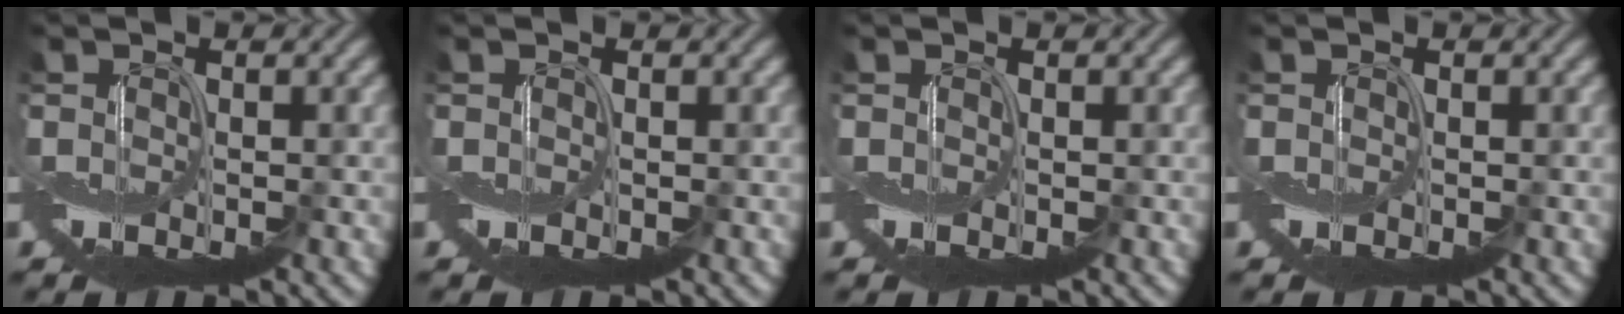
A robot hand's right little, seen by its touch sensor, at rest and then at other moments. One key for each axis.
{"total": 0.0}
{"total": 0.0}
{"total": 0.0}